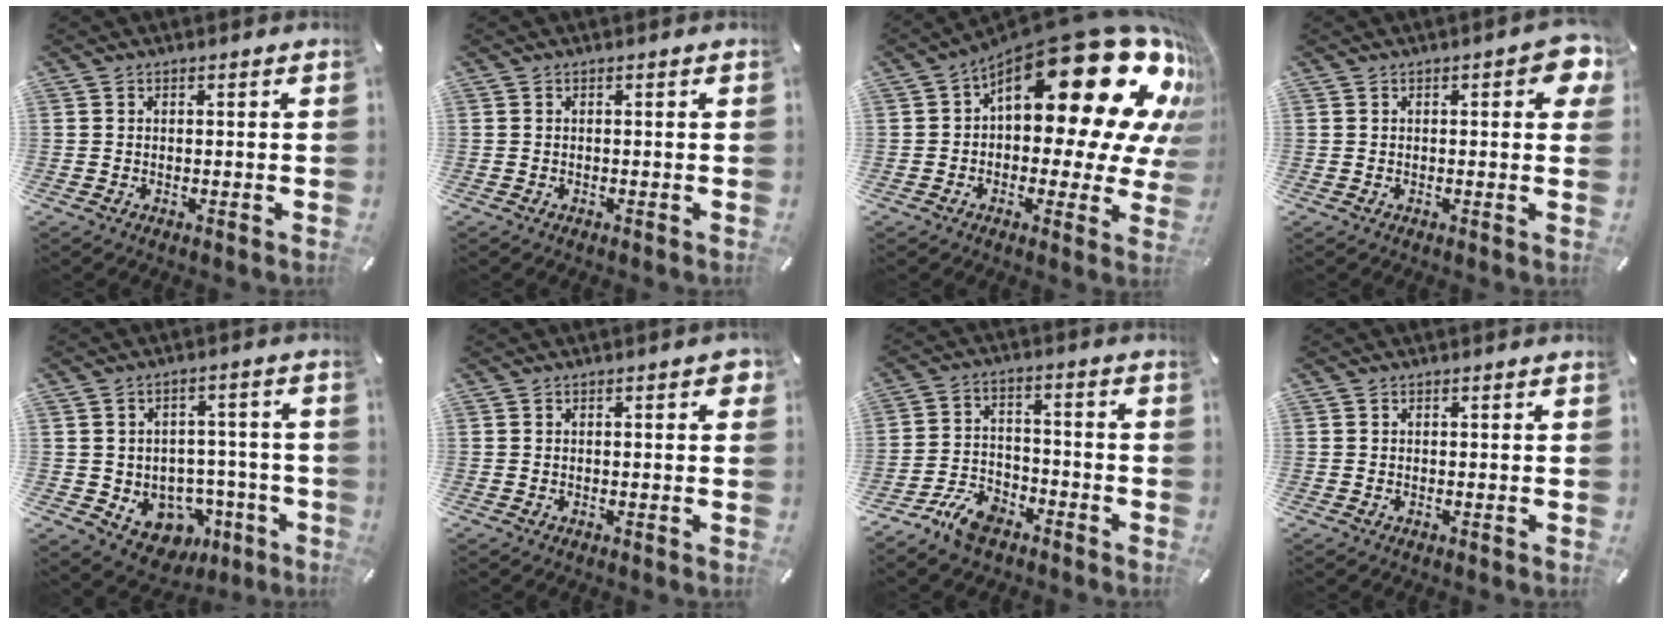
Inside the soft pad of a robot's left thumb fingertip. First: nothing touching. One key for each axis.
{"total": 0.0}
{"total": 30.5, "fx": 13.3, "fy": 13.3, "fz": 24.0, "tx": -0.336, "ty": -0.101, "tz": 0.231}
{"total": 5.6, "fx": 1.7, "fy": 2.1, "fz": 4.9, "tx": -0.064, "ty": -0.003, "tz": 0.023}
{"total": 8.4, "fx": -2.2, "fy": 7.7, "fz": 2.5, "tx": -0.029, "ty": 0.005, "tz": -0.024}
{"total": 2.5, "fx": 0.4, "fy": 0.9, "fz": 2.3, "tx": -0.029, "ty": 0.000, "tz": 0.001}
{"total": 9.4, "fx": -6.8, "fy": 5.1, "fz": 4.1, "tx": -0.080, "ty": 0.043, "tz": -0.128}
{"total": 0.0}